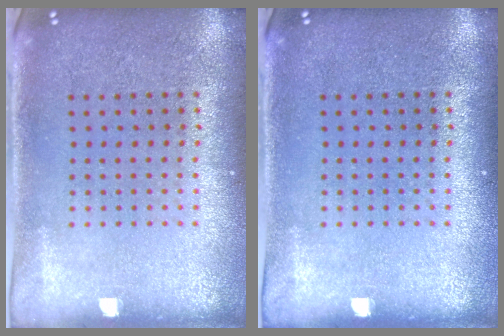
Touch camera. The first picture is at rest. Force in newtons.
{"total": 0.0}